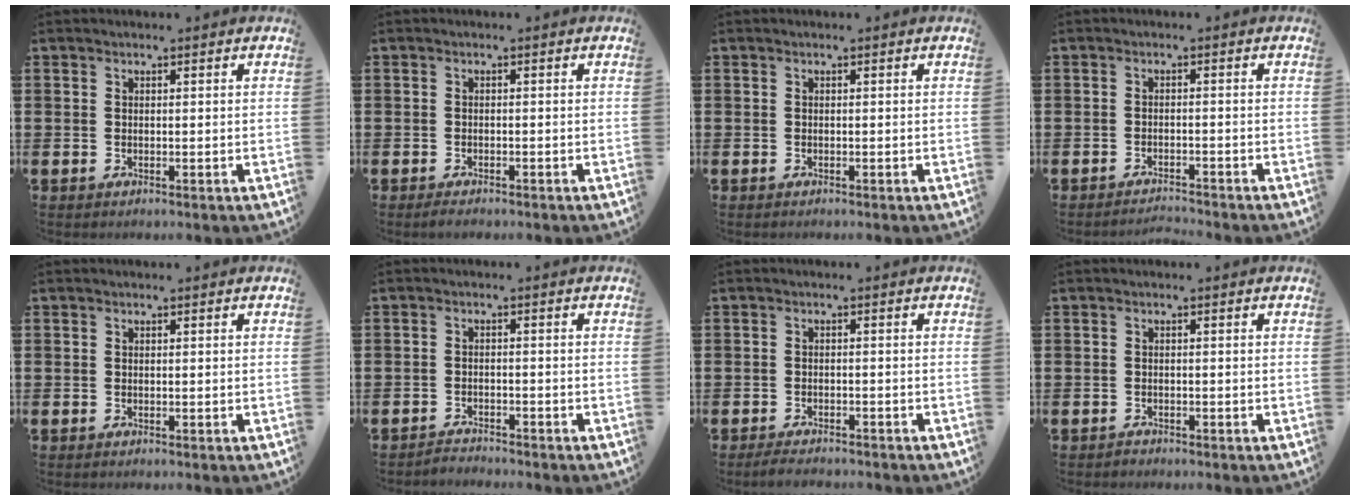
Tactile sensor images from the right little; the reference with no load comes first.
{"total": 0.8, "force": [-0.7, 0.2, 0.4], "torque": [-0.009, -0.002, -0.014]}
{"total": 0.0}
{"total": 1.6, "force": [-1.6, -0.2, 0.0], "torque": [-0.002, 0.005, -0.034]}
{"total": 0.0}
{"total": 1.8, "force": [-1.8, 0.0, -0.2], "torque": [-0.002, 0.005, -0.039]}
{"total": 1.7, "force": [-1.6, 0.2, 0.4], "torque": [-0.010, 0.003, -0.034]}
{"total": 0.6, "force": [-0.5, 0.1, -0.1], "torque": [0.000, 0.000, -0.012]}